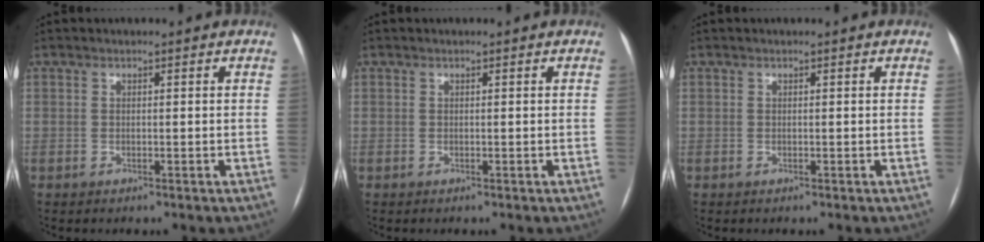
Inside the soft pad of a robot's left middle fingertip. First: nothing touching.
{"total": 0.0}
{"total": 0.0}